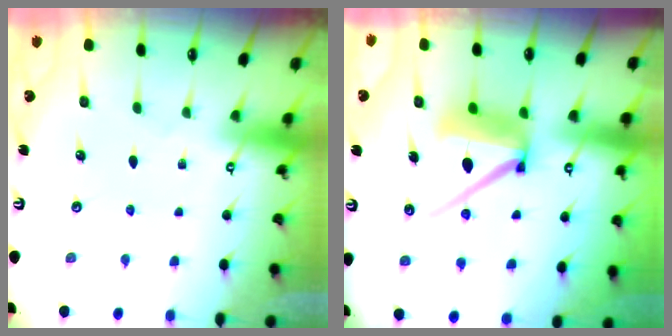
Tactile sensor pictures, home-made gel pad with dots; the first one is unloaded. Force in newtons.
{"total": 11.0, "press": 10.9, "slide": 1.5}